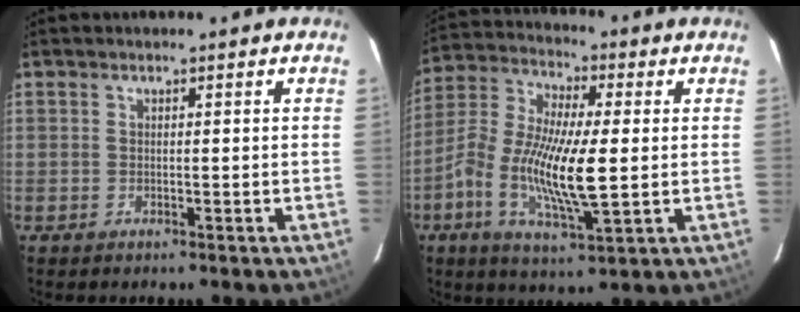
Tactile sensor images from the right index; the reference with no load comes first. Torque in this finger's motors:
{"motor_torque": [0.49, -0.11, 0.42, 0.21]}